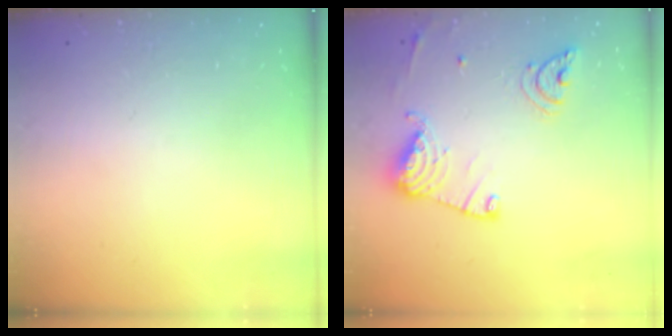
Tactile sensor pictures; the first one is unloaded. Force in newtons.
{"total": 14.5, "press": 14.5, "slide": 1.3}